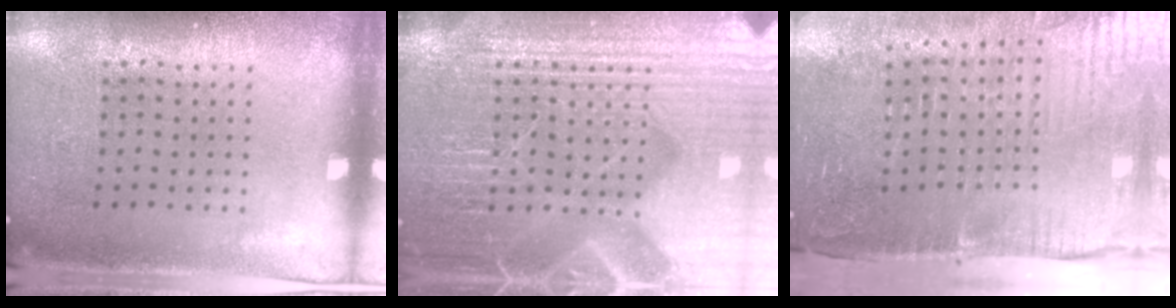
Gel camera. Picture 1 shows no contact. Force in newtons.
{"total": 7.6, "press": 7.5, "slide": 0.9}
{"total": 5.1, "press": 4.3, "slide": 2.8}